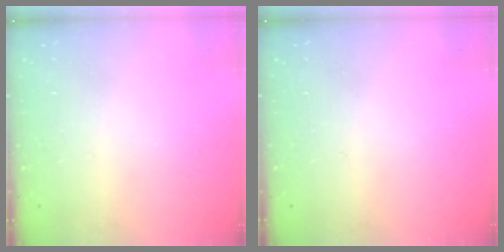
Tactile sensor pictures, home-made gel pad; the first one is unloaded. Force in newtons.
{"total": 0.9, "press": 0.0, "slide": 0.9}